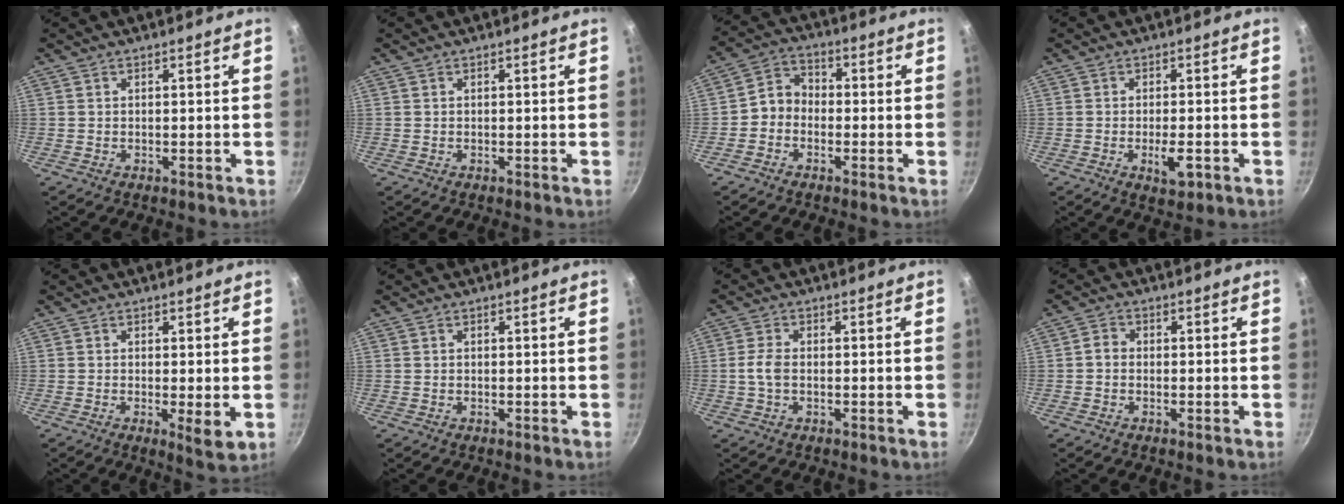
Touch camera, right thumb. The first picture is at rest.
{"total": 0.0}
{"total": 5.2, "force": [-1.6, 4.3, 2.4], "torque": [-0.022, 0.028, -0.047]}
{"total": 4.4, "force": [-1.5, 1.6, 3.8], "torque": [-0.053, 0.005, -0.019]}
{"total": 4.1, "force": [-0.4, 1.0, 3.9], "torque": [-0.064, -0.017, -0.005]}
{"total": 0.0}
{"total": 3.6, "force": [-0.4, 2.1, 2.8], "torque": [-0.061, 0.012, -0.011]}
{"total": 2.1, "force": [-0.4, 1.7, 1.1], "torque": [-0.018, 0.011, -0.013]}